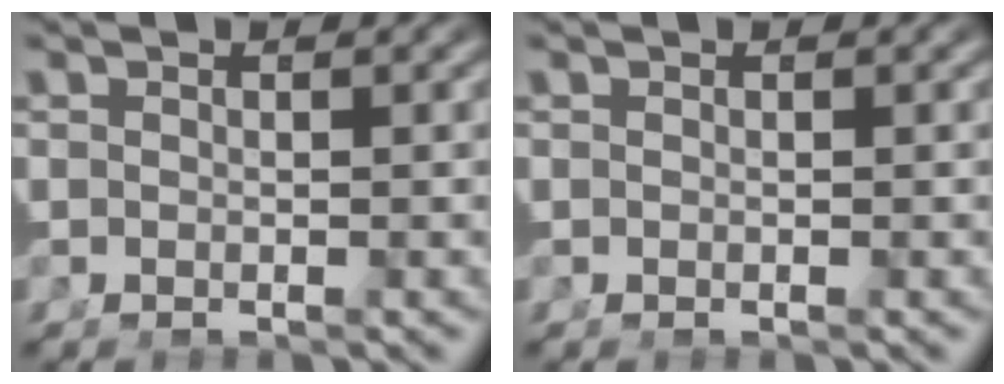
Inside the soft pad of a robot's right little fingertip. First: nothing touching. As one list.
[{"total": 0.0}]